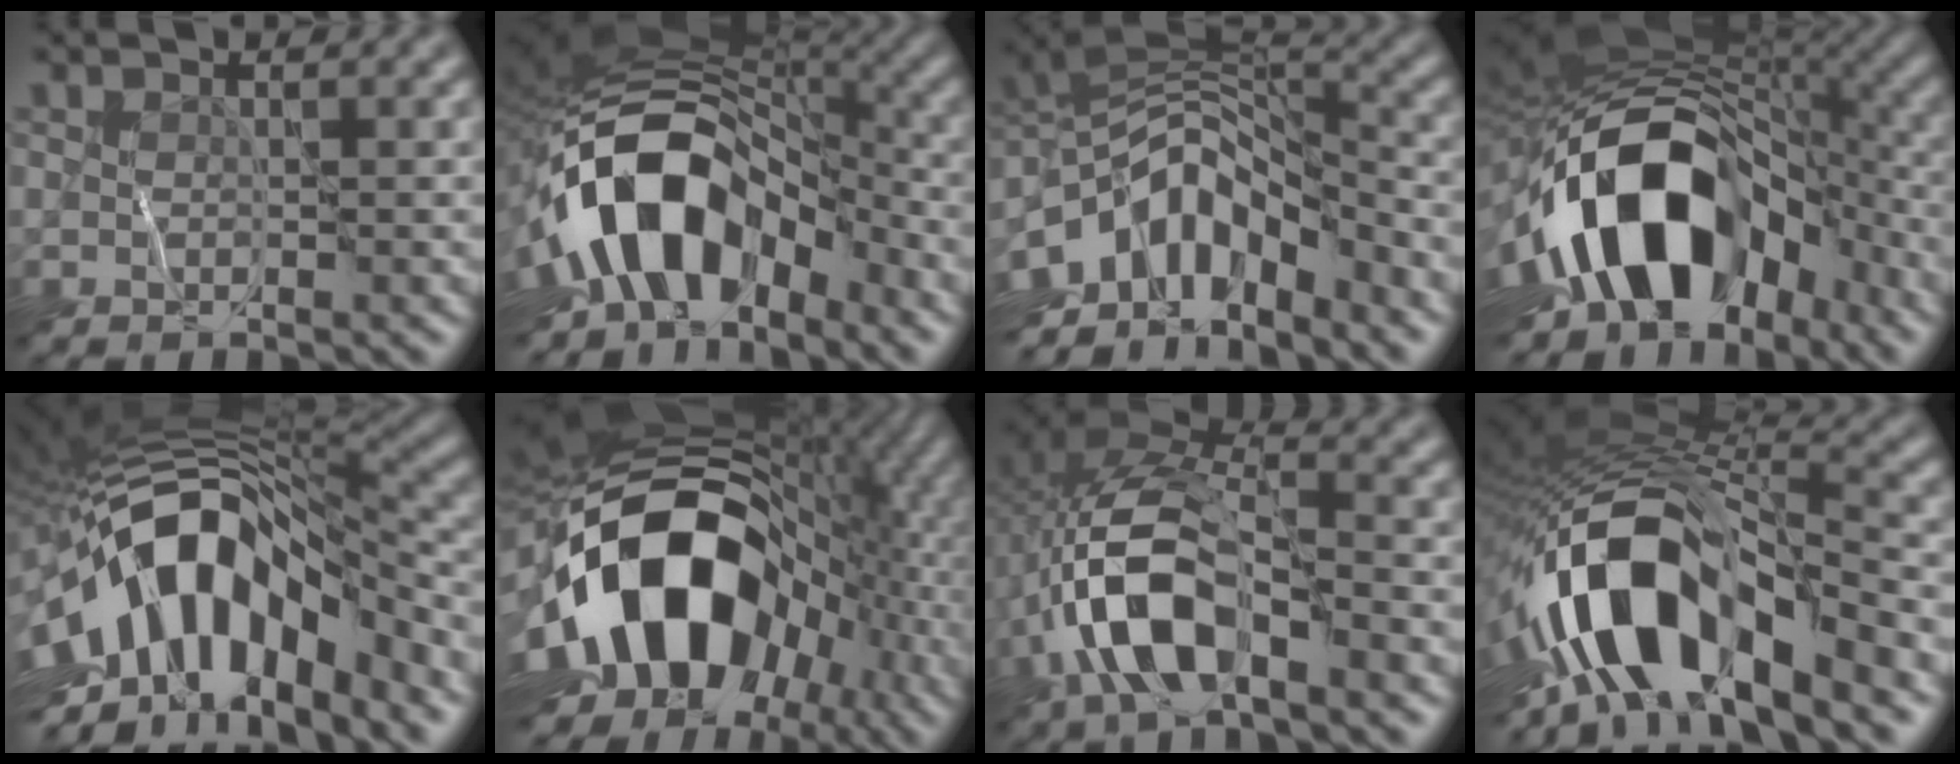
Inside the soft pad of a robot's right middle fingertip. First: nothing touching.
{"total": 12.3, "force": [-5.4, 7.4, 8.2], "torque": [-0.131, 0.009, -0.100]}
{"total": 10.6, "force": [-4.7, 5.7, 7.7], "torque": [-0.126, 0.010, -0.092]}
{"total": 15.8, "force": [-4.8, 10.1, 11.2], "torque": [-0.183, -0.002, -0.084]}
{"total": 14.9, "force": [-4.0, 7.6, 12.2], "torque": [-0.193, 0.023, -0.079]}
{"total": 18.2, "force": [-3.3, 12.6, 12.7], "torque": [-0.219, -0.005, -0.059]}
{"total": 10.1, "force": [-3.1, 5.2, 8.1], "torque": [-0.165, 0.005, -0.062]}
{"total": 13.1, "force": [-5.8, 5.4, 10.4], "torque": [-0.180, 0.003, -0.104]}